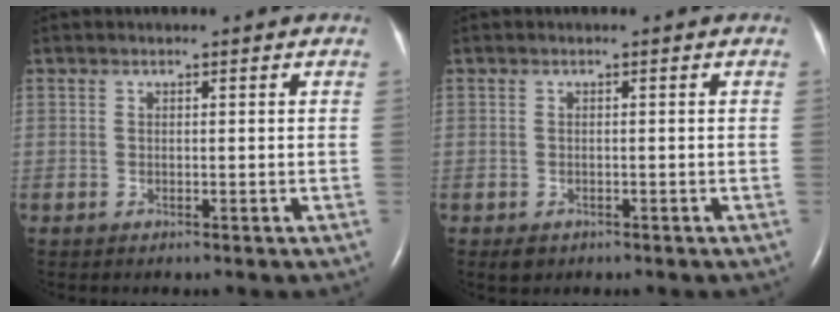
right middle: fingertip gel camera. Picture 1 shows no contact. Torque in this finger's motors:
{"motor_torque": [0.06, -0.04, -0.01, 0.01]}